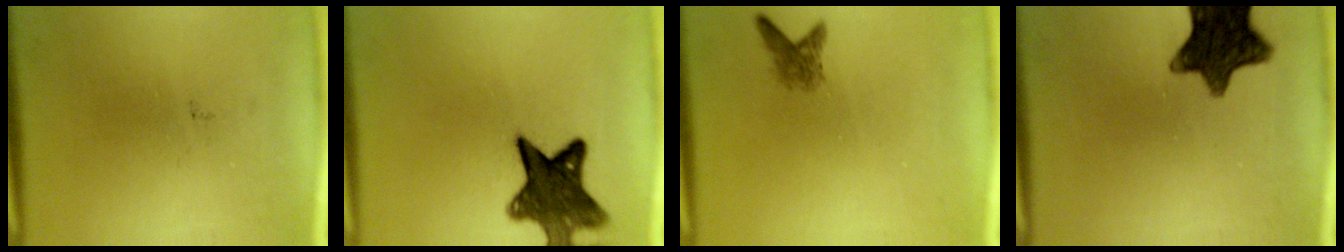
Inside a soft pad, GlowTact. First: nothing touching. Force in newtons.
{"total": 10.8}
{"total": 2.1}
{"total": 11.9}